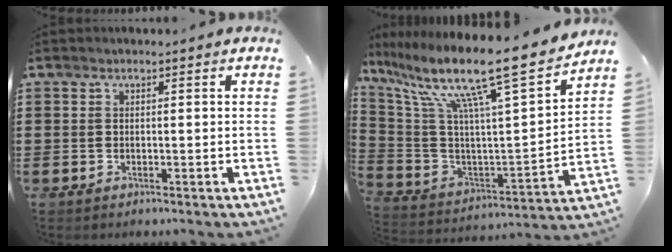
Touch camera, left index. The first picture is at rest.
{"total": 14.1, "force": [10.5, 0.8, 9.3], "torque": [-0.194, -0.074, 0.160]}